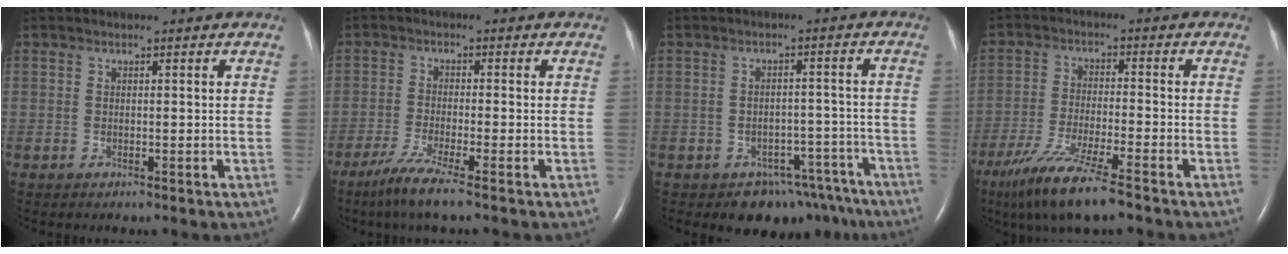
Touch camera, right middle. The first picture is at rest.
{"total": 5.5, "force": [-3.8, -0.5, 3.9], "torque": [-0.083, -0.018, -0.075]}
{"total": 9.1, "force": [-7.1, 5.5, 1.4], "torque": [0.007, 0.031, -0.082]}
{"total": 11.0, "force": [-7.8, 0.6, 7.7], "torque": [-0.151, -0.034, -0.137]}